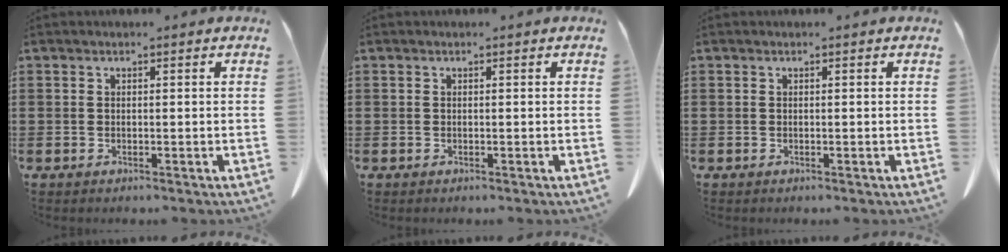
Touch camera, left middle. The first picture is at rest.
{"total": 0.0}
{"total": 0.0}